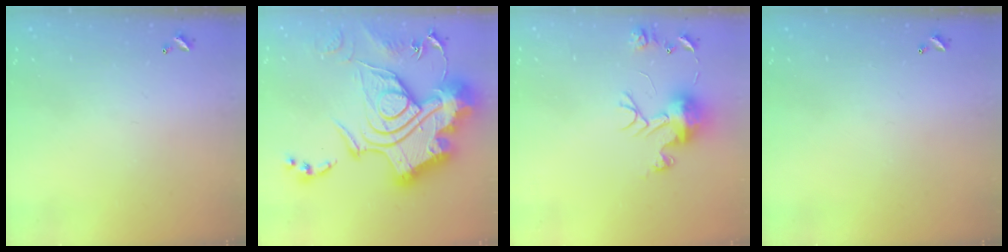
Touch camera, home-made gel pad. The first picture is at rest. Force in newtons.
{"total": 1.1, "press": 1.1, "slide": 0.0}
{"total": 11.6, "press": 11.6, "slide": 1.1}
{"total": 0.0}